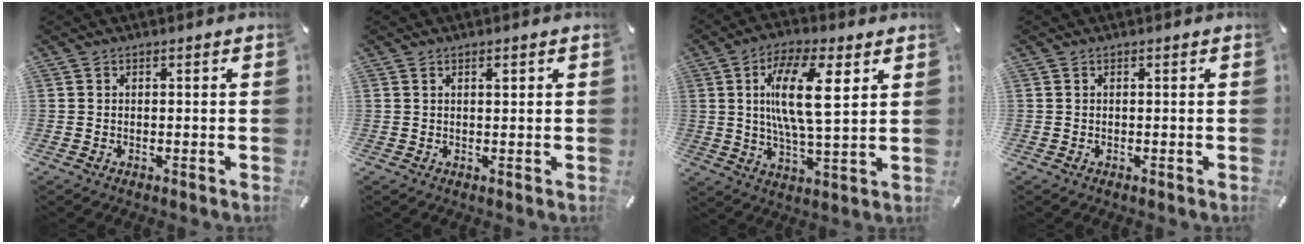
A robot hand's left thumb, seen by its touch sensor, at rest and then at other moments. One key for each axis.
{"total": 1.1, "fx": 0.5, "fy": 0.3, "fz": 0.9, "tx": -0.018, "ty": 0.001, "tz": 0.008}
{"total": 14.6, "fx": 4.3, "fy": 4.6, "fz": 13.2, "tx": -0.249, "ty": -0.007, "tz": 0.065}
{"total": 0.0}